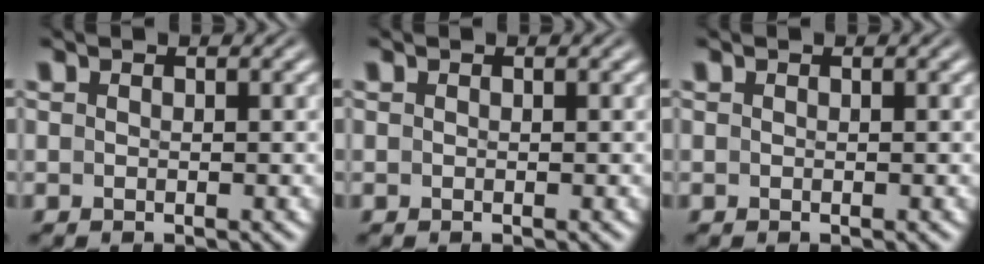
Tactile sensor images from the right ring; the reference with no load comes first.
{"total": 0.0}
{"total": 0.0}